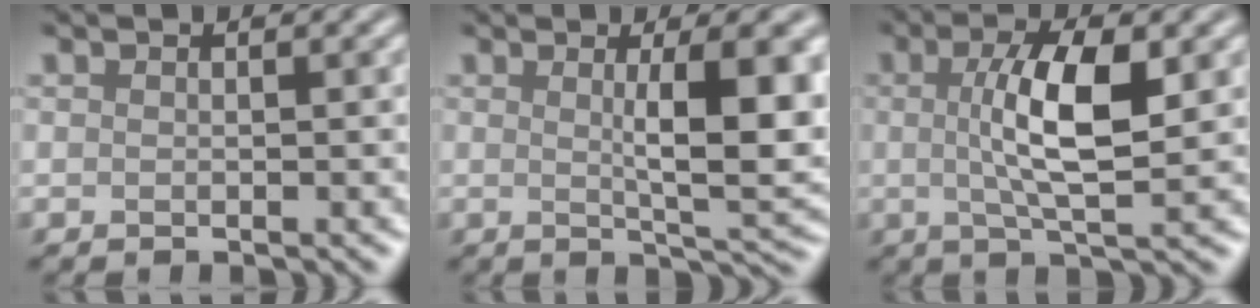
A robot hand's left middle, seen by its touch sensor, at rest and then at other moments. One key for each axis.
{"total": 7.4, "fx": 1.1, "fy": 1.8, "fz": 7.1, "tx": -0.092, "ty": -0.003, "tz": 0.020}
{"total": 6.4, "fx": 0.8, "fy": 1.8, "fz": 6.1, "tx": -0.114, "ty": 0.006, "tz": 0.013}